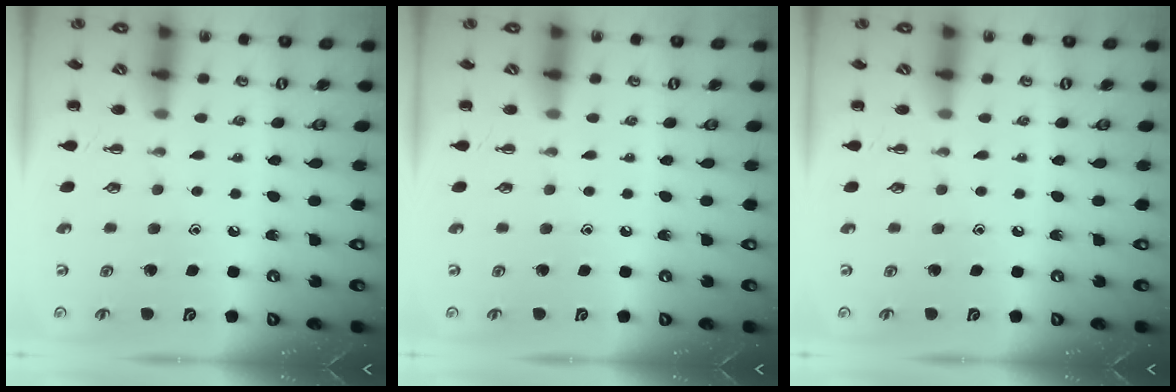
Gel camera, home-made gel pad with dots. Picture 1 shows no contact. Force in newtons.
{"total": 0.0}
{"total": 0.0}